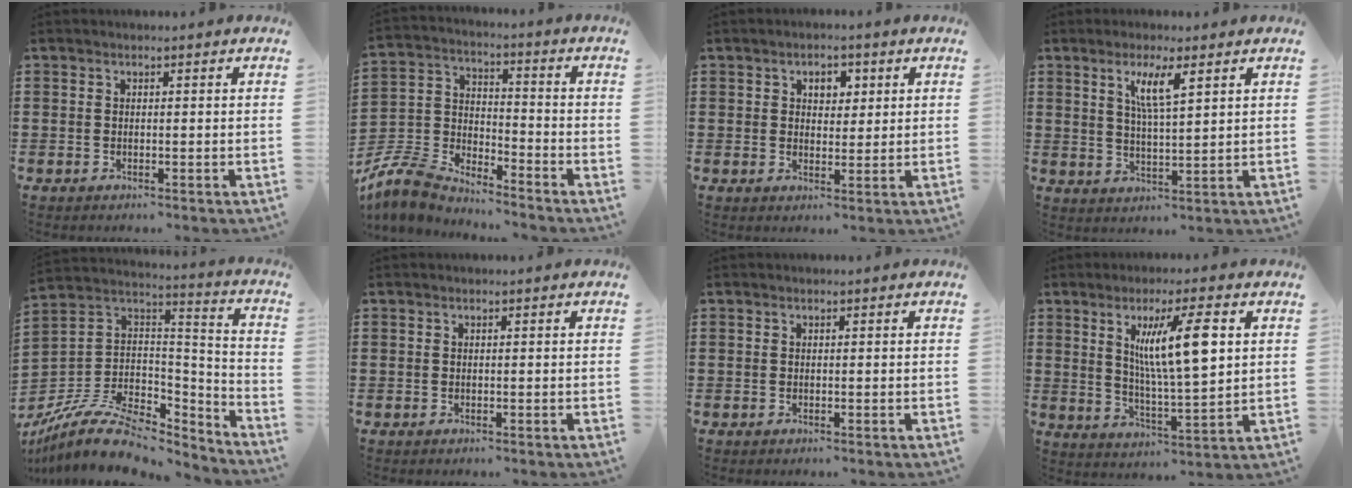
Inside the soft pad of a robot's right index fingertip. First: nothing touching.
{"total": 7.0, "force": [-6.7, 1.6, 1.4], "torque": [-0.062, -0.005, -0.143]}
{"total": 3.1, "force": [1.2, 2.2, 1.7], "torque": [-0.025, 0.005, 0.016]}
{"total": 5.5, "force": [2.6, 1.2, 4.7], "torque": [-0.101, 0.005, 0.043]}
{"total": 11.2, "force": [-7.6, 5.7, 5.9], "torque": [-0.127, 0.012, -0.140]}
{"total": 0.0}
{"total": 0.0}
{"total": 11.0, "force": [3.7, 2.1, 10.1], "torque": [-0.192, 0.006, 0.058]}